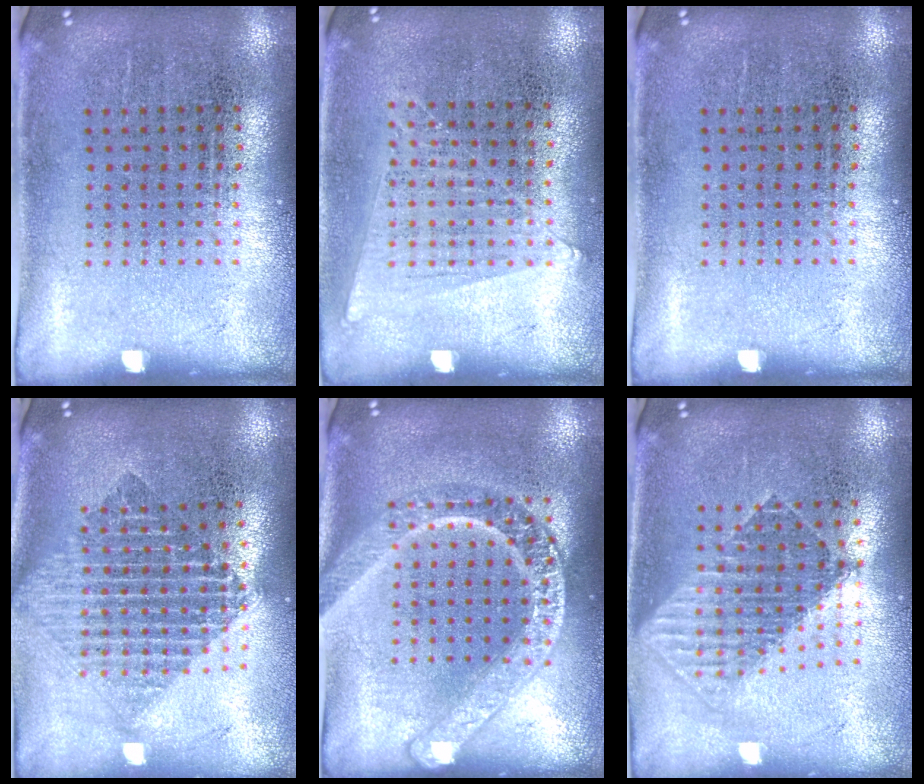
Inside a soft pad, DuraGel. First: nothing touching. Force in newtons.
{"total": 0.7, "press": 0.5, "slide": 0.5}
{"total": 0.0}
{"total": 2.0, "press": 1.6, "slide": 1.1}
{"total": 2.6, "press": 2.6, "slide": 0.3}
{"total": 1.7, "press": 1.5, "slide": 0.9}